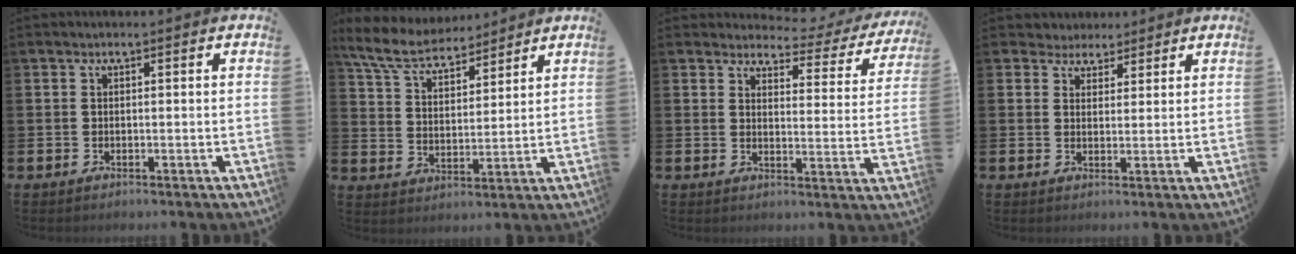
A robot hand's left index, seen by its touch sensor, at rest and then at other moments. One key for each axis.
{"total": 7.7, "fx": 7.1, "fy": 2.0, "fz": 2.1, "tx": -0.076, "ty": -0.032, "tz": 0.130}
{"total": 3.3, "fx": 2.8, "fy": 1.5, "fz": 0.7, "tx": -0.030, "ty": -0.024, "tz": 0.041}
{"total": 3.5, "fx": 3.1, "fy": 1.7, "fz": -0.5, "tx": -0.007, "ty": -0.011, "tz": 0.054}